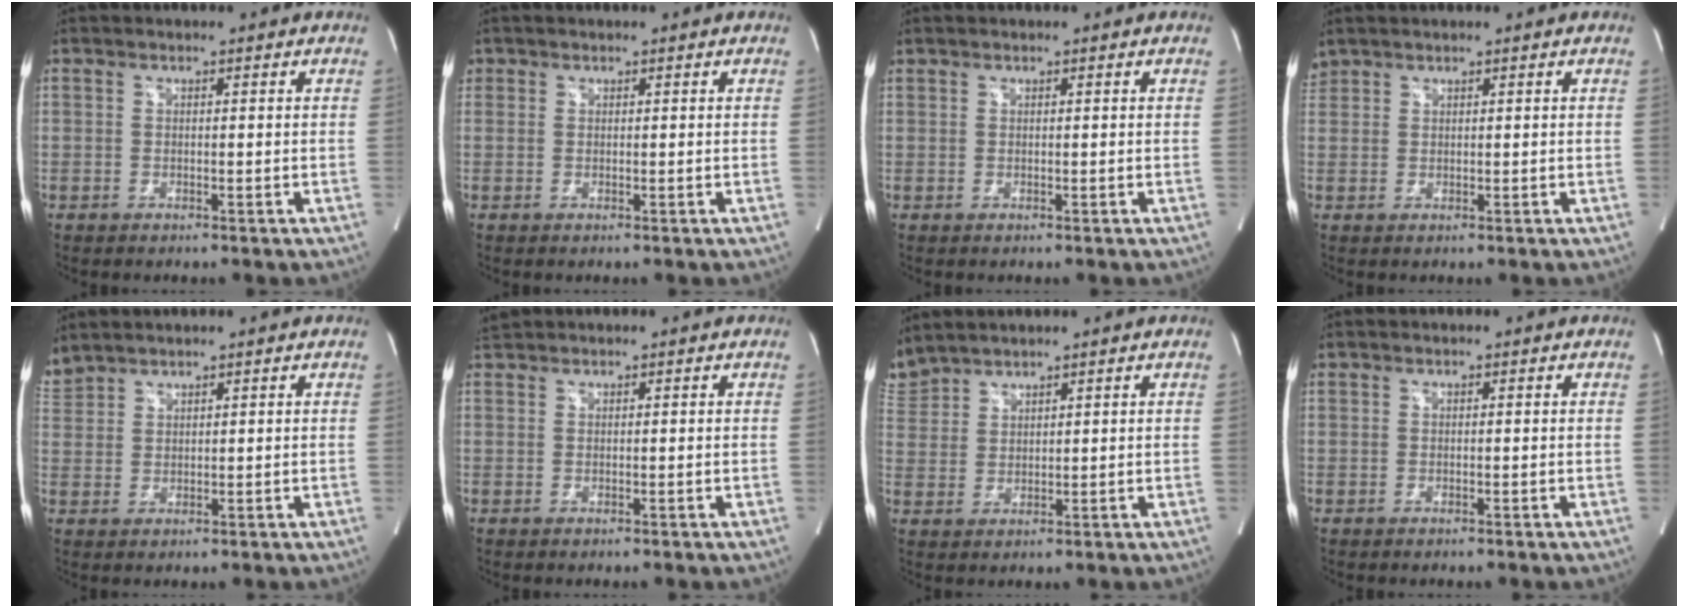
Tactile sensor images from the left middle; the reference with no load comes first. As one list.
[{"total": 0.7, "force": [0.4, 0.6, 0.1], "torque": [0.004, 0.004, 0.005]}, {"total": 0.0}, {"total": 1.7, "force": [1.6, 0.6, 0.0], "torque": [-0.006, 0.016, 0.034]}, {"total": 4.2, "force": [4.1, 0.5, 1.0], "torque": [-0.039, 0.027, 0.090]}, {"total": 1.2, "force": [1.2, -0.2, -0.1], "torque": [-0.009, 0.013, 0.032]}, {"total": 5.3, "force": [5.1, 0.8, 0.8], "torque": [-0.030, 0.023, 0.108]}, {"total": 0.0}]